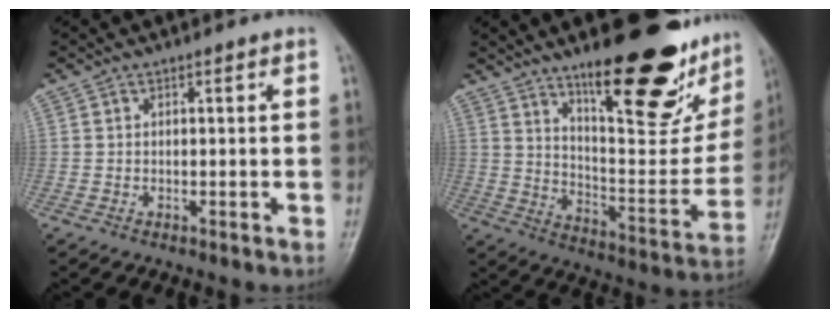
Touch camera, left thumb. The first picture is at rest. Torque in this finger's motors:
{"motor_torque": [2.83, 1.42, 1.38, -1.39, 0.33]}